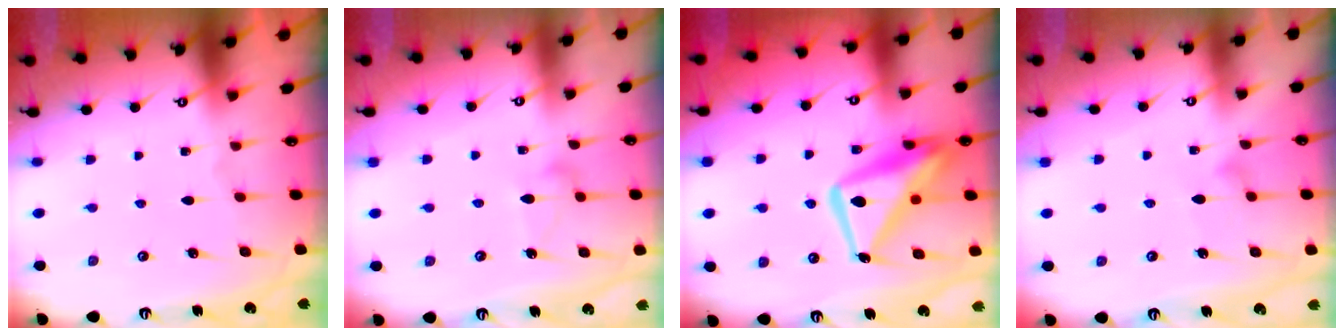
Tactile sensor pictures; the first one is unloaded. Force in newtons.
{"total": 7.8, "press": 7.8, "slide": 0.2}
{"total": 15.8, "press": 15.7, "slide": 1.6}
{"total": 5.4, "press": 5.4, "slide": 0.3}